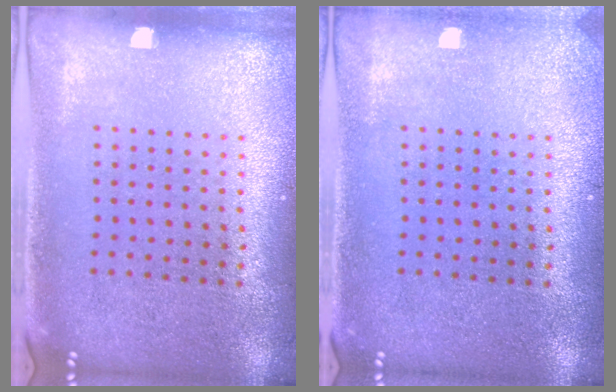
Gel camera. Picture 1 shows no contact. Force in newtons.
{"total": 1.0, "press": 1.0, "slide": 0.1}